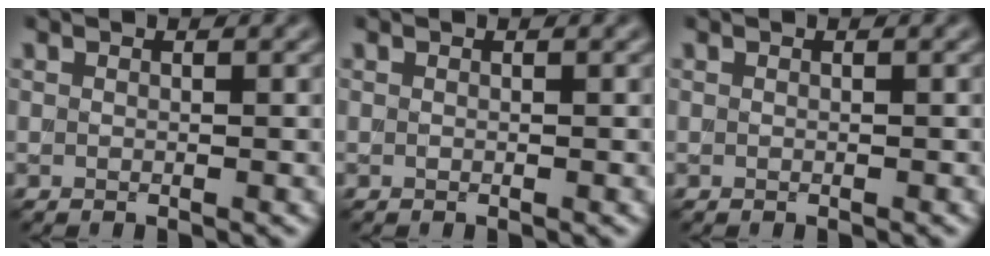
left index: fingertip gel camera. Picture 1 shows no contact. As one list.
[{"total": 0.0}, {"total": 0.0}]